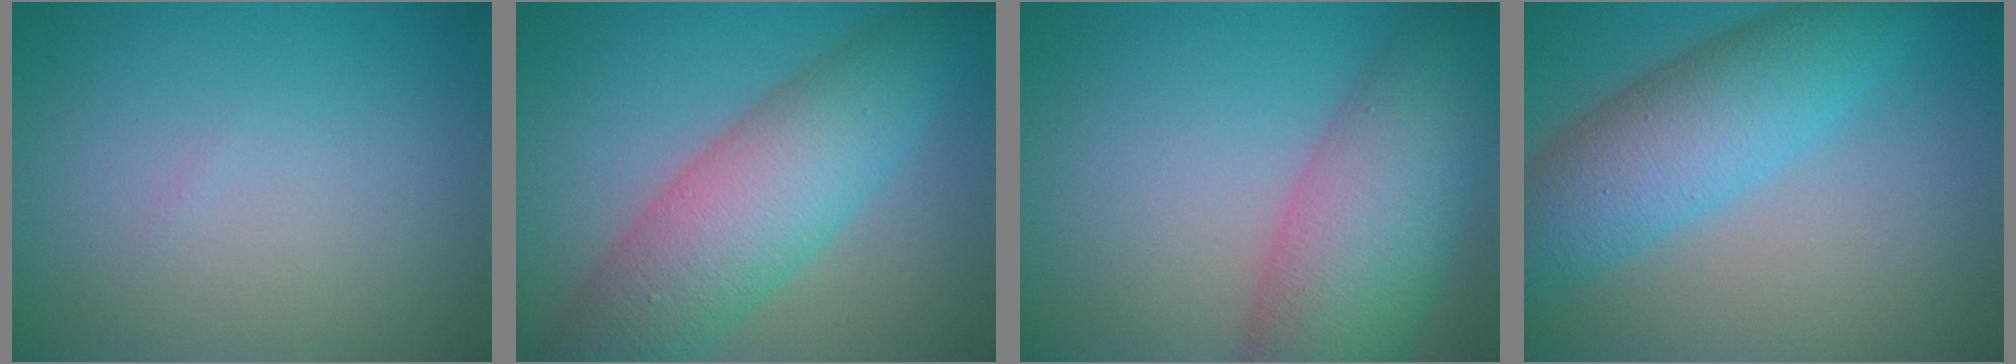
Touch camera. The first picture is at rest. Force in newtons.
{"total": 8.5, "press": 8.5, "slide": 0.1}
{"total": 10.1, "press": 10.1, "slide": 0.6}
{"total": 7.1, "press": 7.1, "slide": 0.1}